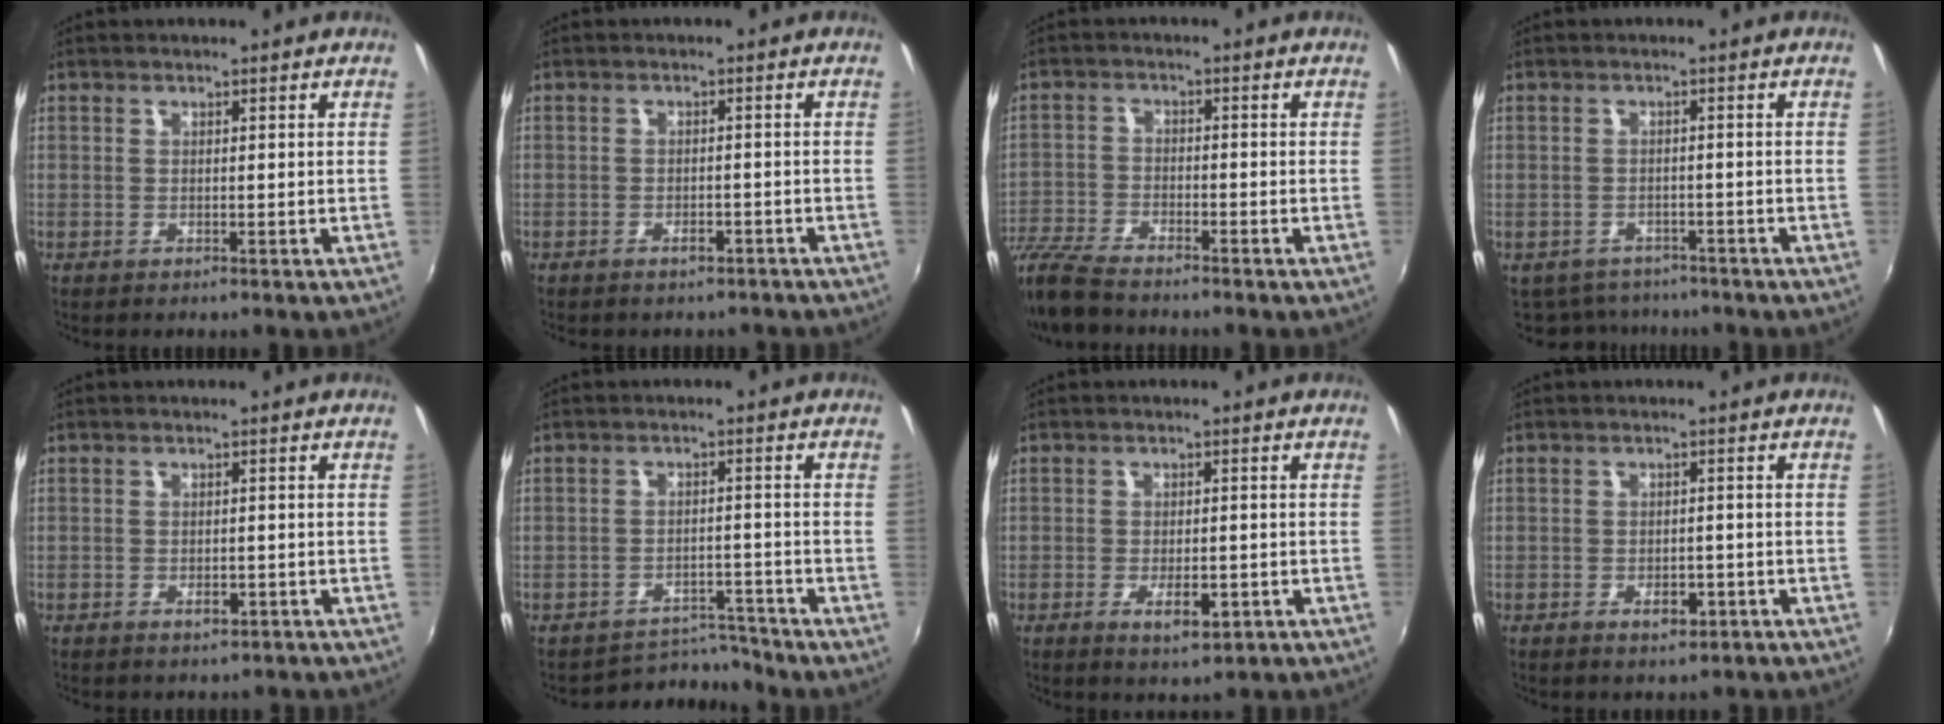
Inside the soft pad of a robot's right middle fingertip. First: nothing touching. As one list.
[{"total": 3.8, "force": [-3.3, 1.7, 1.1], "torque": [-0.021, -0.002, -0.039]}, {"total": 10.4, "force": [-8.9, 2.8, 4.6], "torque": [-0.122, -0.022, -0.176]}, {"total": 7.9, "force": [-6.8, 3.7, 1.8], "torque": [-0.051, -0.010, -0.096]}, {"total": 2.7, "force": [-2.1, 1.4, 1.0], "torque": [-0.015, -0.001, -0.023]}, {"total": 7.1, "force": [-7.0, 0.9, -0.8], "torque": [0.003, 0.019, -0.107]}, {"total": 4.6, "force": [-2.3, 2.0, 3.4], "torque": [-0.071, -0.008, -0.032]}, {"total": 3.4, "force": [-2.3, 1.9, 1.6], "torque": [-0.028, 0.004, -0.022]}]